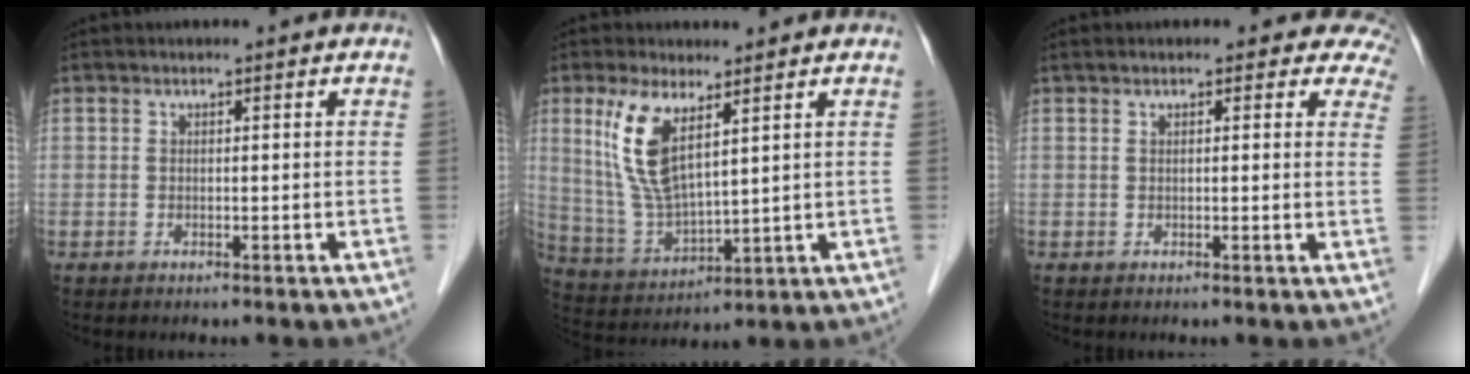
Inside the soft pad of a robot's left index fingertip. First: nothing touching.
{"total": 9.5, "force": [4.5, 2.5, 8.1], "torque": [-0.182, -0.005, 0.100]}
{"total": 6.3, "force": [5.0, 2.2, 3.2], "torque": [-0.017, 0.007, 0.032]}